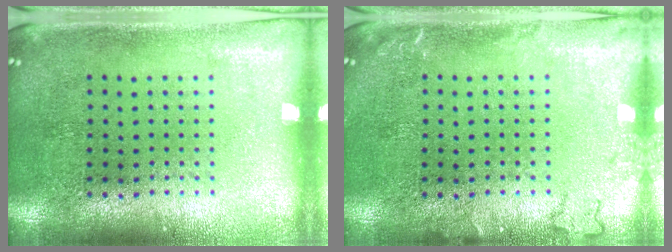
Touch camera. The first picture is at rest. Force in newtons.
{"total": 1.6, "press": 1.6, "slide": 0.3}